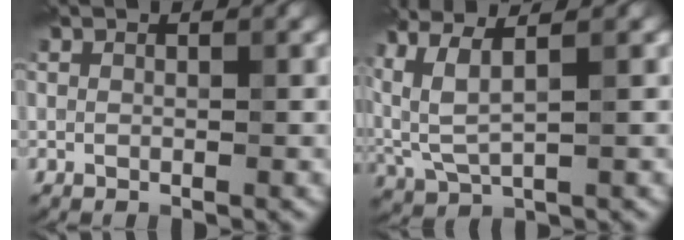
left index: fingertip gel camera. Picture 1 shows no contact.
{"total": 5.8, "force": [2.7, 2.1, 4.8], "torque": [-0.115, 0.009, 0.062]}